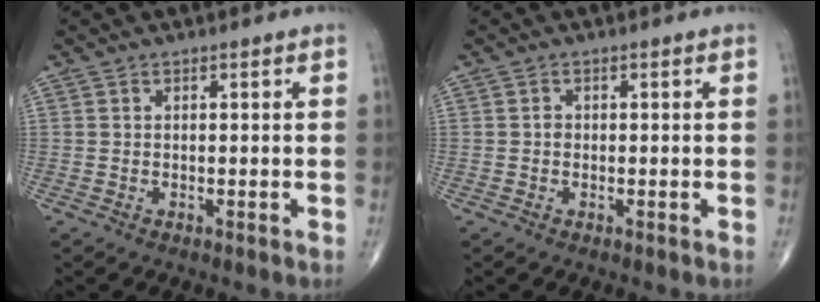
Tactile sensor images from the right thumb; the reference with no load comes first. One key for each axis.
{"total": 0.9, "fx": -0.1, "fy": 0.7, "fz": 0.4, "tx": -0.003, "ty": 0.003, "tz": -0.004}